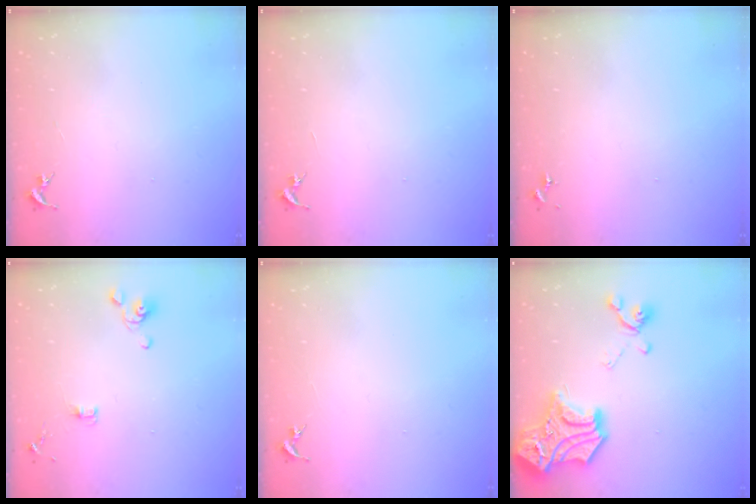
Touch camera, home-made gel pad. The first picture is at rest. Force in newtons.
{"total": 0.0}
{"total": 0.0}
{"total": 5.4, "press": 4.7, "slide": 2.7}
{"total": 0.0}
{"total": 23.1, "press": 23.1, "slide": 1.7}